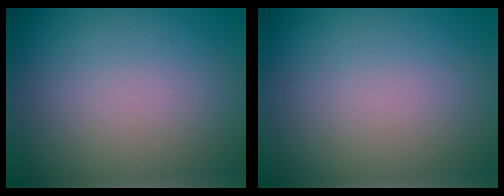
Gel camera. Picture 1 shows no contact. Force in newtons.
{"total": 0.0}